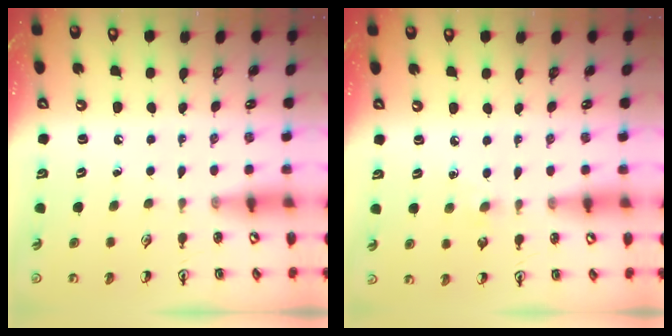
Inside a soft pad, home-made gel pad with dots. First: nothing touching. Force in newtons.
{"total": 4.5, "press": 4.4, "slide": 0.7}